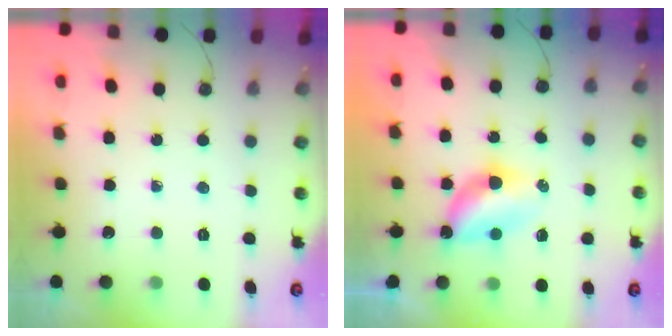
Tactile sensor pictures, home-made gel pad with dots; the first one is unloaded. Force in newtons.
{"total": 5.6, "press": 5.6, "slide": 0.6}